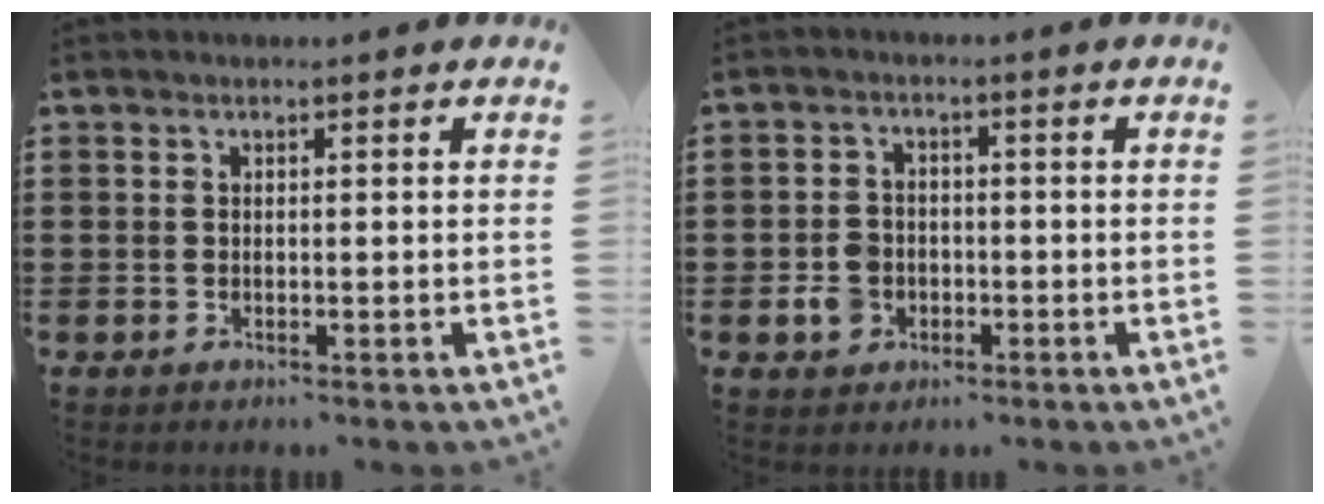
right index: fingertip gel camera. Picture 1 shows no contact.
{"total": 4.2, "force": [-1.3, 3.4, 2.0], "torque": [-0.052, 0.004, -0.028]}